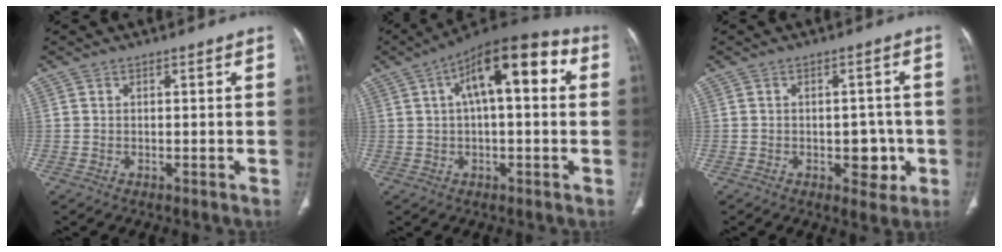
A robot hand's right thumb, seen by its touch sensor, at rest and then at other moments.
{"total": 16.2, "force": [4.3, 6.5, 14.2], "torque": [-0.196, 0.036, 0.056]}
{"total": 5.5, "force": [-1.5, 3.5, 4.0], "torque": [-0.023, 0.007, -0.016]}